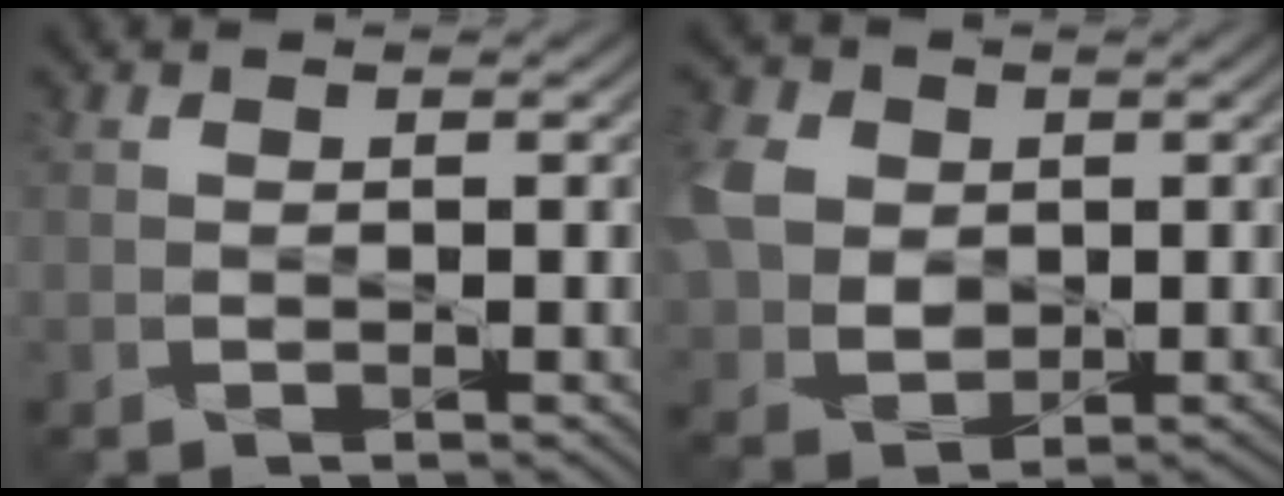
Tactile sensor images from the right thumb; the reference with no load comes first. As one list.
[{"total": 7.4, "force": [1.6, 6.0, 4.0], "torque": [-0.124, 0.010, 0.029]}]